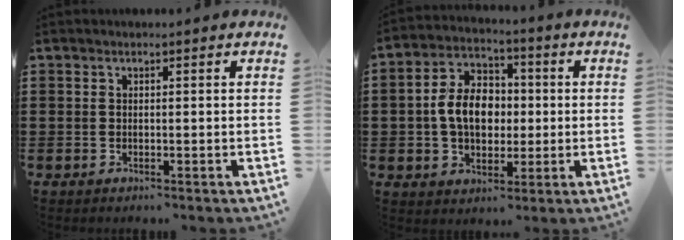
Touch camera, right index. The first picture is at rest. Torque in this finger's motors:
{"motor_torque": [1.55, -0.59, 0.52, 0.21]}